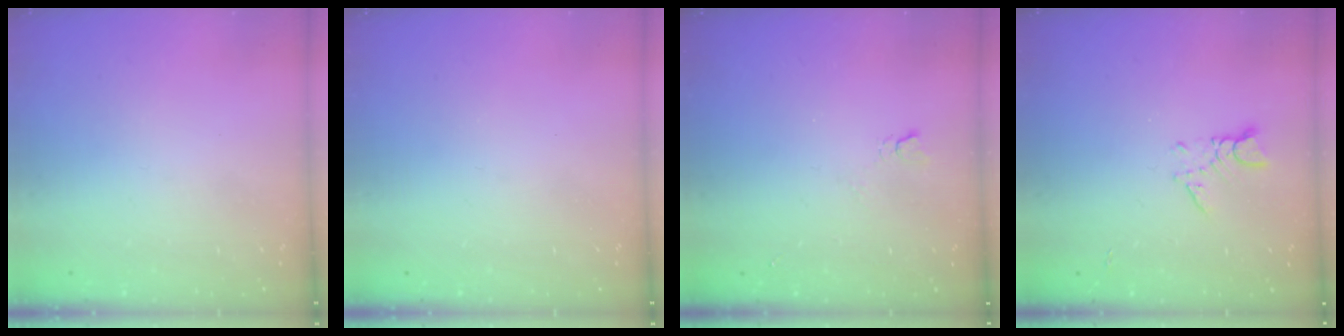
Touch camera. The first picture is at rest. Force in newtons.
{"total": 0.0}
{"total": 2.7, "press": 2.6, "slide": 0.5}
{"total": 3.0, "press": 2.9, "slide": 0.4}